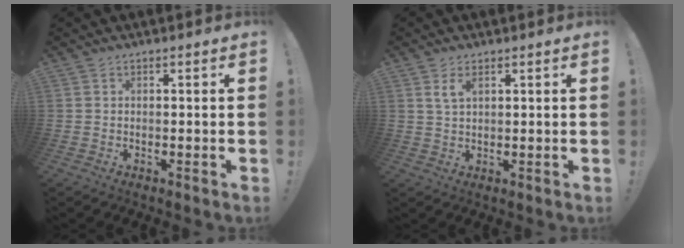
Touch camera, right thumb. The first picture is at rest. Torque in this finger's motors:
{"motor_torque": [0.13, 0.23, -0.01, 0.01, 0.00]}